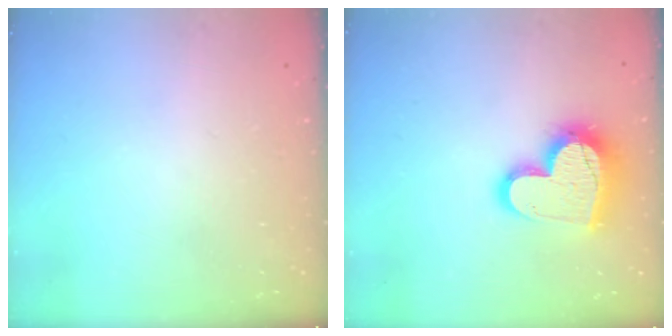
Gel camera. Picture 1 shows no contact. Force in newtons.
{"total": 17.9, "press": 17.9, "slide": 1.5}